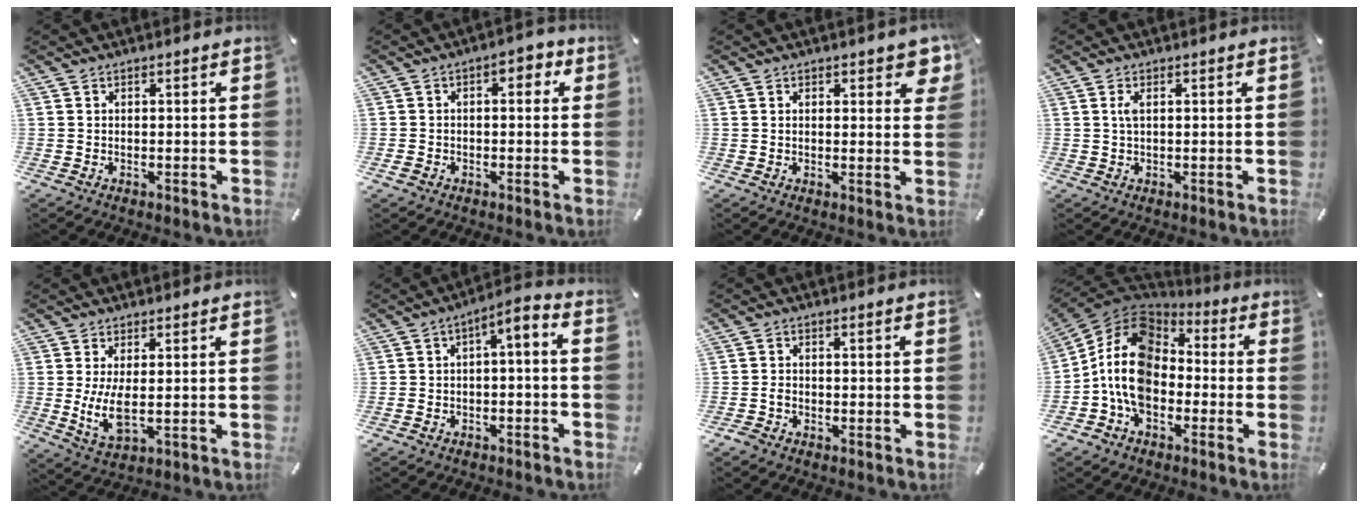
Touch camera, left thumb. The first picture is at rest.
{"total": 3.7, "force": [-0.6, 2.8, 2.3], "torque": [-0.030, 0.008, -0.017]}
{"total": 3.8, "force": [2.2, 2.0, 2.4], "torque": [-0.022, -0.007, 0.032]}
{"total": 1.9, "force": [0.4, 0.6, 1.7], "torque": [-0.035, 0.003, 0.006]}
{"total": 7.4, "force": [0.4, 2.8, 6.8], "torque": [-0.145, -0.018, 0.004]}
{"total": 4.7, "force": [-2.7, 2.1, 3.2], "torque": [-0.056, 0.012, -0.054]}
{"total": 1.9, "force": [-1.2, 1.2, 0.6], "torque": [-0.012, 0.006, -0.024]}
{"total": 13.7, "force": [-3.2, 10.4, 8.3], "torque": [-0.198, 0.018, -0.068]}